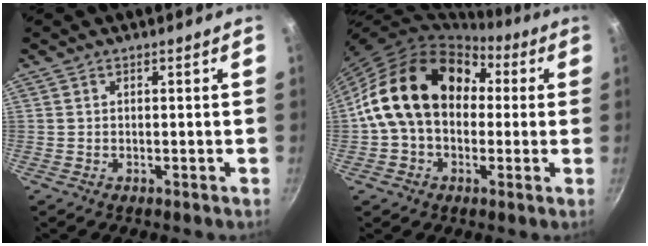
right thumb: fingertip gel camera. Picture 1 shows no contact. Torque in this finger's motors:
{"motor_torque": [2.40, 2.60, 1.48, -1.29, 0.38]}